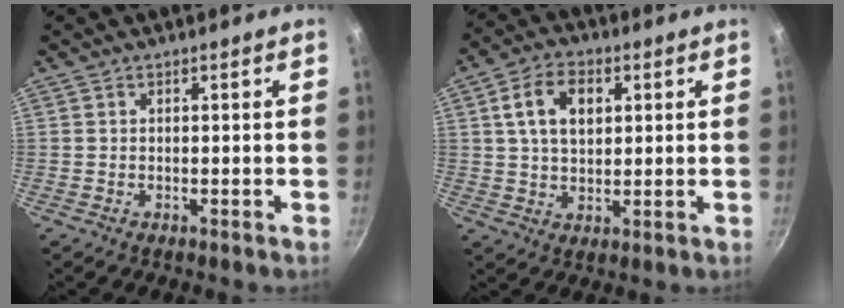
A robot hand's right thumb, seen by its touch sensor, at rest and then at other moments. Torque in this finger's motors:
{"motor_torque": [-0.93, 1.01, 1.03, 0.23, 0.05]}